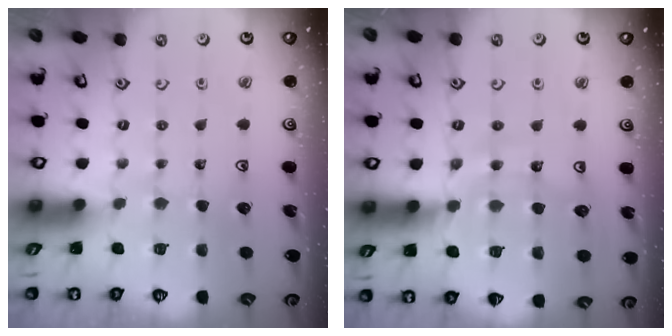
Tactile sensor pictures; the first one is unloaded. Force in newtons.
{"total": 12.1, "press": 12.0, "slide": 1.3}